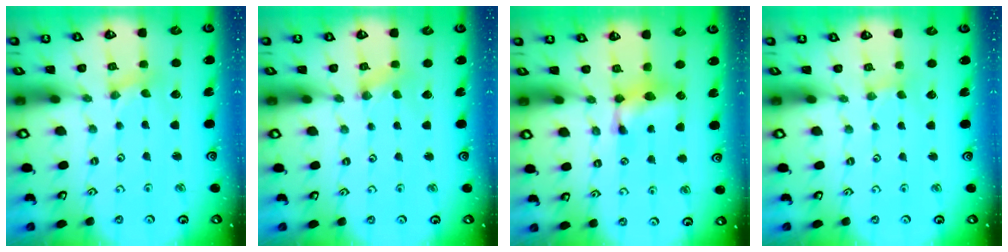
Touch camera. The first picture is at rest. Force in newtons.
{"total": 0.0}
{"total": 8.4, "press": 8.4, "slide": 0.4}
{"total": 0.0}